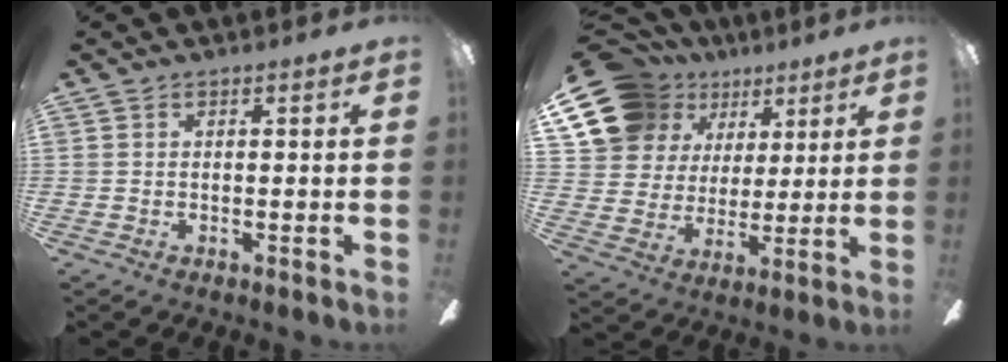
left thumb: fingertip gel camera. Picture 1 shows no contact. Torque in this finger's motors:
{"motor_torque": [2.58, 2.43, 1.33, -1.43, 0.68]}